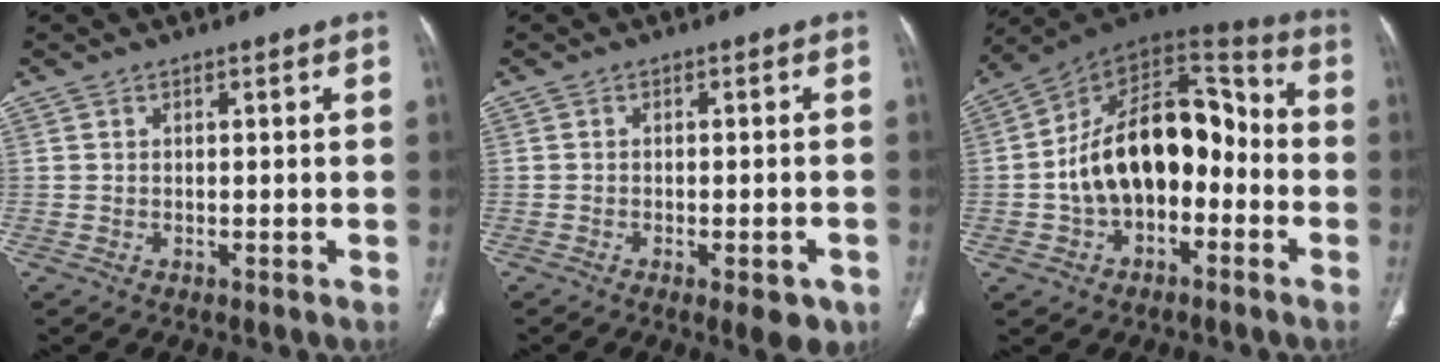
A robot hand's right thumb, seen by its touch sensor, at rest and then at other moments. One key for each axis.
{"total": 5.5, "fx": -2.8, "fy": 1.9, "fz": 4.4, "tx": -0.045, "ty": 0.004, "tz": -0.030}
{"total": 20.0, "fx": -3.0, "fy": 12.6, "fz": 15.2, "tx": -0.212, "ty": 0.063, "tz": -0.054}